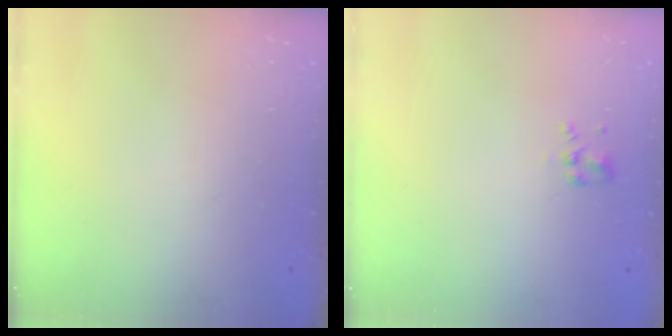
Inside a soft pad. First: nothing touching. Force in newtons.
{"total": 2.3, "press": 2.2, "slide": 0.8}